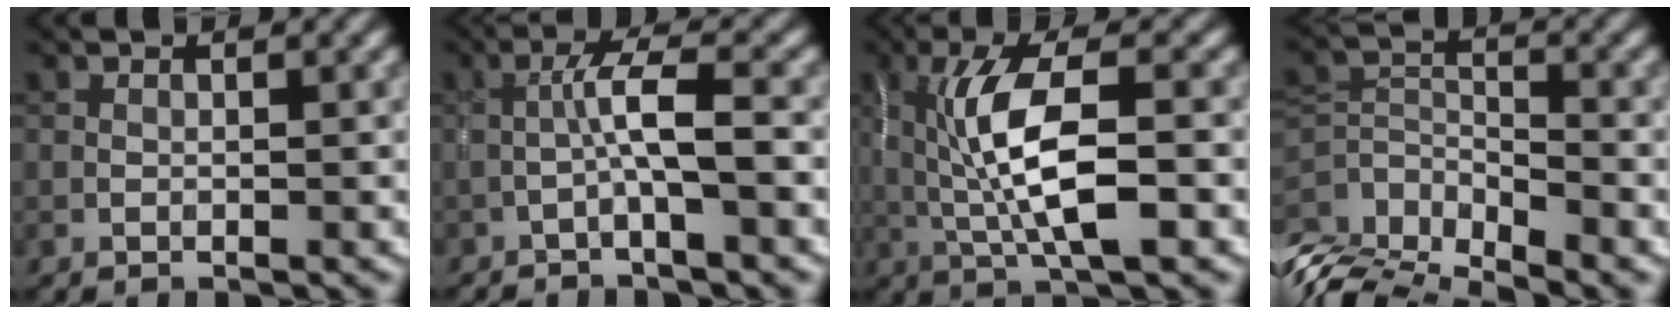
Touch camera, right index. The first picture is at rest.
{"total": 3.2, "force": [-1.0, 0.1, 3.0], "torque": [-0.056, 0.015, -0.027]}
{"total": 7.9, "force": [0.0, 2.4, 7.5], "torque": [-0.144, 0.003, 0.000]}
{"total": 5.7, "force": [-3.8, 2.1, 3.7], "torque": [-0.070, -0.015, -0.074]}